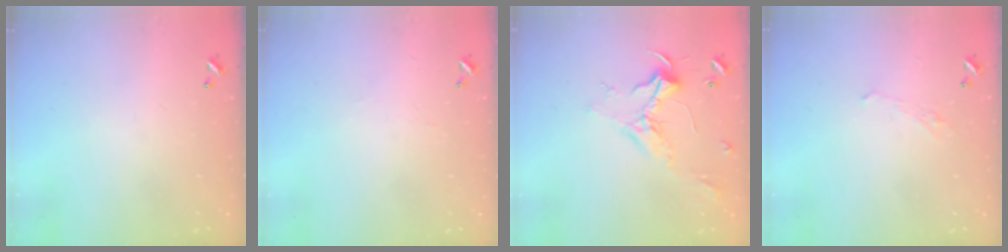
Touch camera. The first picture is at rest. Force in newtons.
{"total": 2.2, "press": 2.2, "slide": 0.4}
{"total": 2.4, "press": 2.3, "slide": 0.9}
{"total": 1.1, "press": 0.8, "slide": 0.7}